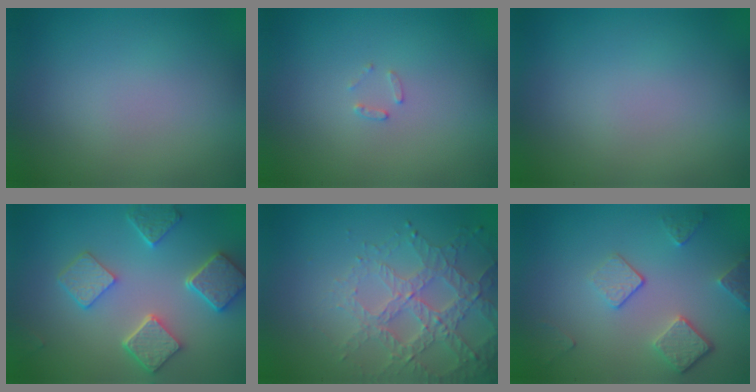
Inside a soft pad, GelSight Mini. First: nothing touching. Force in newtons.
{"total": 0.9, "press": 0.9, "slide": 0.2}
{"total": 0.0}
{"total": 5.5, "press": 4.4, "slide": 3.2}
{"total": 4.1, "press": 3.8, "slide": 1.6}
{"total": 3.7, "press": 2.9, "slide": 2.4}